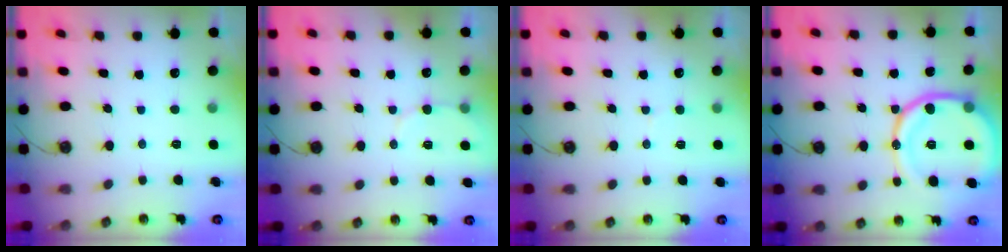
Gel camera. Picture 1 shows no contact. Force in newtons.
{"total": 5.2, "press": 5.0, "slide": 1.3}
{"total": 4.6, "press": 4.6, "slide": 0.4}
{"total": 18.1, "press": 18.0, "slide": 2.2}